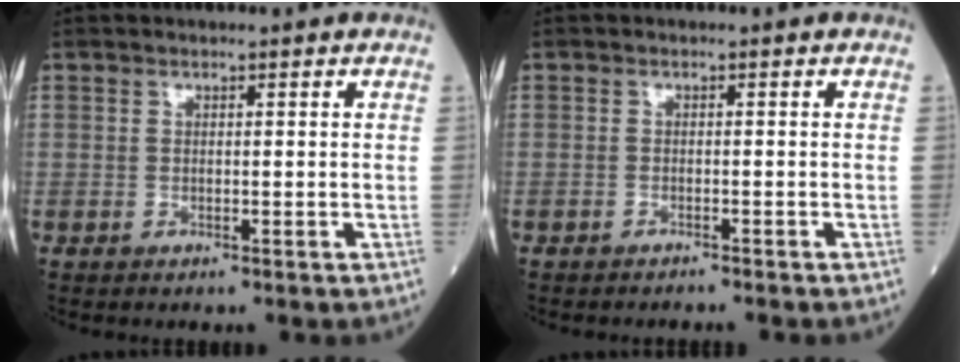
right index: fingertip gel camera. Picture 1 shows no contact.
{"total": 1.7, "force": [-1.6, -0.1, 0.4], "torque": [-0.006, -0.001, -0.021]}